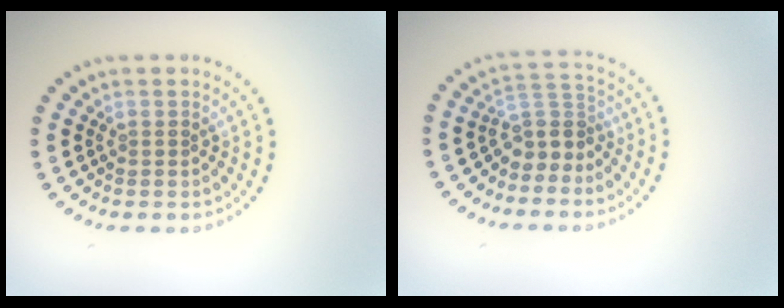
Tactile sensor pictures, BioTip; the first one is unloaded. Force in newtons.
{"total": 3.1, "press": 2.5, "slide": 2.0}